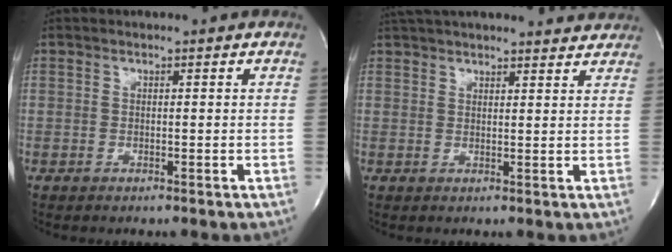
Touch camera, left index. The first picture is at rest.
{"total": 16.6, "force": [15.4, 2.9, 5.4], "torque": [-0.085, 0.035, 0.209]}